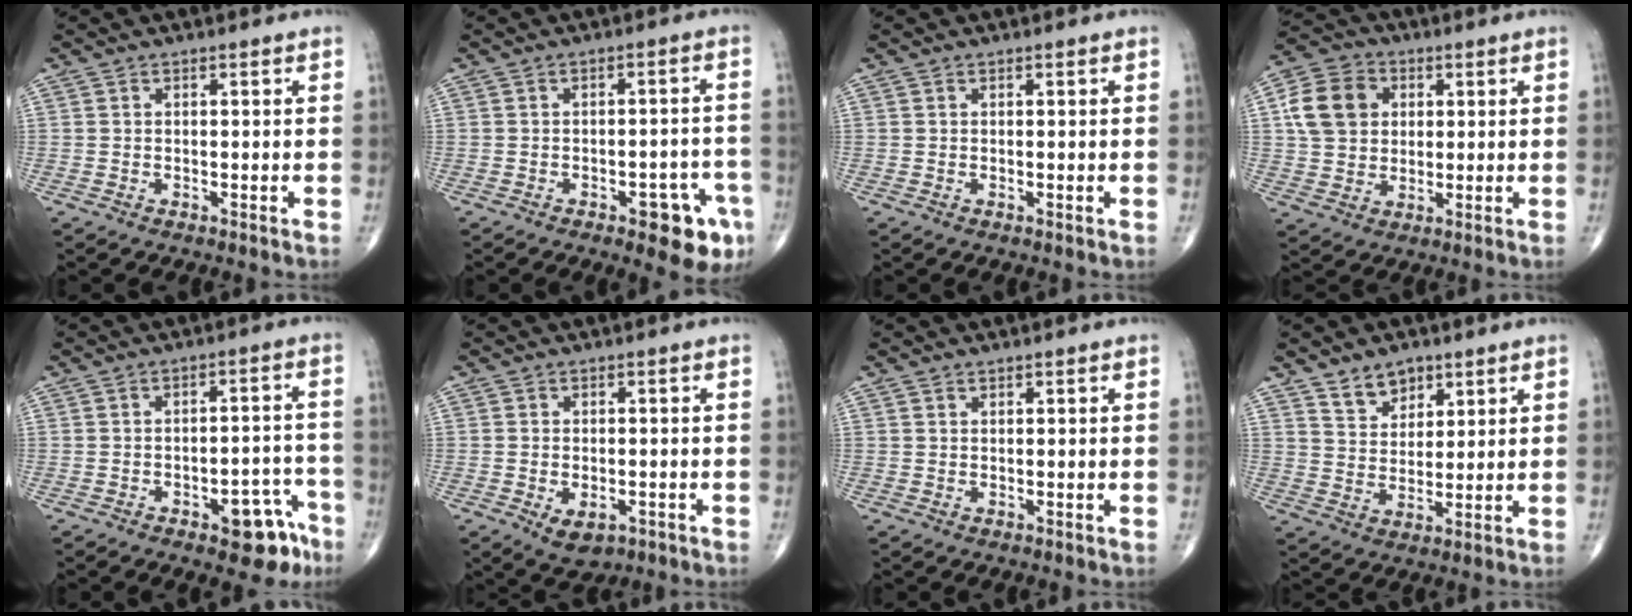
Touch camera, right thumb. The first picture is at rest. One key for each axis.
{"total": 9.4, "fx": -4.5, "fy": 3.7, "fz": 7.4, "tx": -0.063, "ty": 0.023, "tz": -0.049}
{"total": 0.0}
{"total": 11.0, "fx": 2.4, "fy": 9.1, "fz": 5.8, "tx": -0.089, "ty": 0.007, "tz": 0.036}
{"total": 9.2, "fx": -5.3, "fy": 4.0, "fz": 6.3, "tx": -0.048, "ty": 0.044, "tz": -0.062}
{"total": 4.7, "fx": -1.7, "fy": 2.9, "fz": 3.3, "tx": -0.047, "ty": 0.003, "tz": -0.015}
{"total": 0.5, "fx": 0.5, "fy": 0.2, "fz": 0.0, "tx": 0.003, "ty": -0.004, "tz": 0.006}
{"total": 6.5, "fx": 4.4, "fy": 4.1, "fz": 2.4, "tx": -0.013, "ty": -0.033, "tz": 0.083}